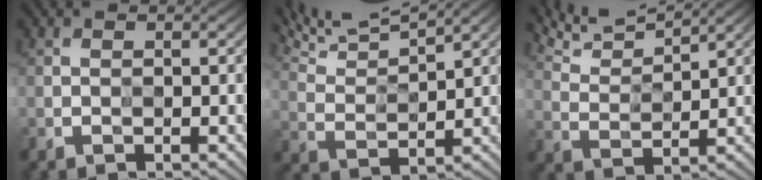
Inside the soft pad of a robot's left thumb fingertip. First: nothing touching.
{"total": 9.3, "force": [8.2, 1.4, 4.1], "torque": [-0.084, 0.009, 0.143]}
{"total": 7.0, "force": [6.6, 0.9, 2.3], "torque": [-0.062, 0.012, 0.126]}